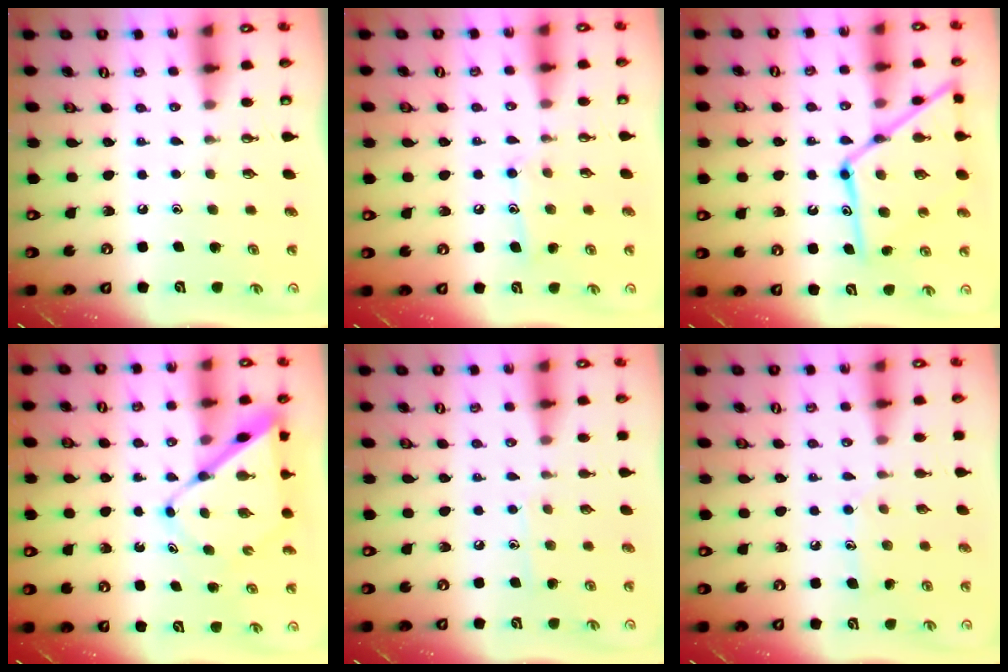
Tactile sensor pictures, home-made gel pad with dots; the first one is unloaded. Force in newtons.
{"total": 9.1, "press": 9.1, "slide": 0.6}
{"total": 18.0, "press": 17.9, "slide": 1.5}
{"total": 9.6, "press": 9.6, "slide": 1.0}
{"total": 6.9, "press": 6.9, "slide": 0.6}
{"total": 6.8, "press": 6.8, "slide": 0.2}